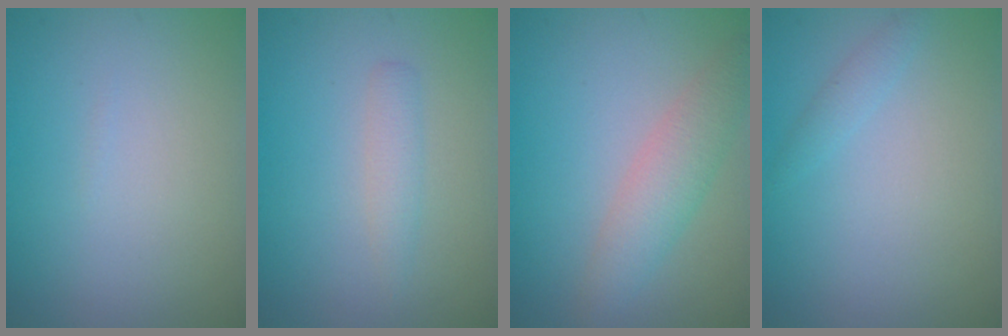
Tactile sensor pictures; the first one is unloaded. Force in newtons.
{"total": 1.5, "press": 1.5, "slide": 0.0}
{"total": 3.3, "press": 3.3, "slide": 0.2}
{"total": 1.0, "press": 1.0, "slide": 0.1}